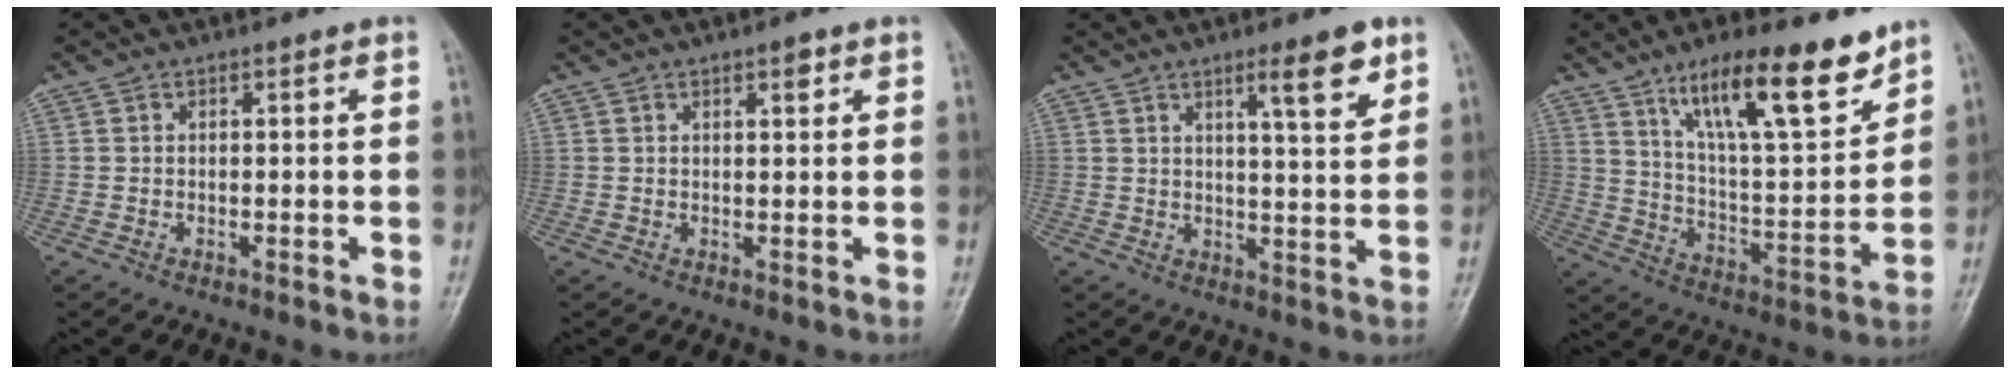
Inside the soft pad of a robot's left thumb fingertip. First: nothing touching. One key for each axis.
{"total": 1.9, "fx": 1.2, "fy": 0.7, "fz": 1.4, "tx": -0.014, "ty": -0.005, "tz": 0.016}
{"total": 7.5, "fx": 4.5, "fy": 1.3, "fz": 5.9, "tx": -0.081, "ty": -0.030, "tz": 0.068}
{"total": 18.5, "fx": 12.1, "fy": 4.9, "fz": 13.1, "tx": -0.181, "ty": -0.067, "tz": 0.211}